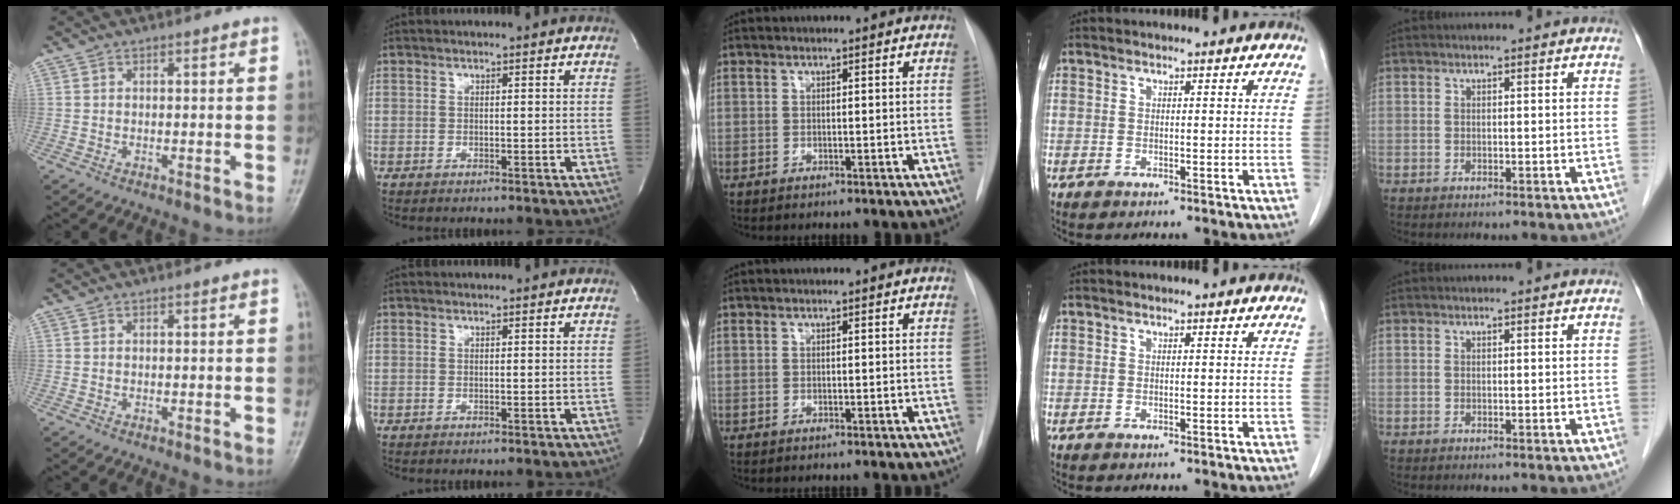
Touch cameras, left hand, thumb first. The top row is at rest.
{}